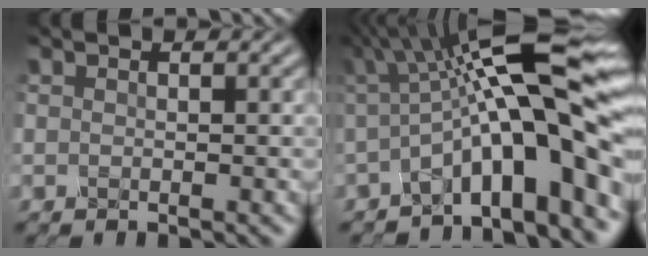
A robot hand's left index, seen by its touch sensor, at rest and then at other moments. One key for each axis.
{"total": 13.4, "fx": -0.3, "fy": 2.8, "fz": 13.1, "tx": -0.188, "ty": 0.028, "tz": -0.011}